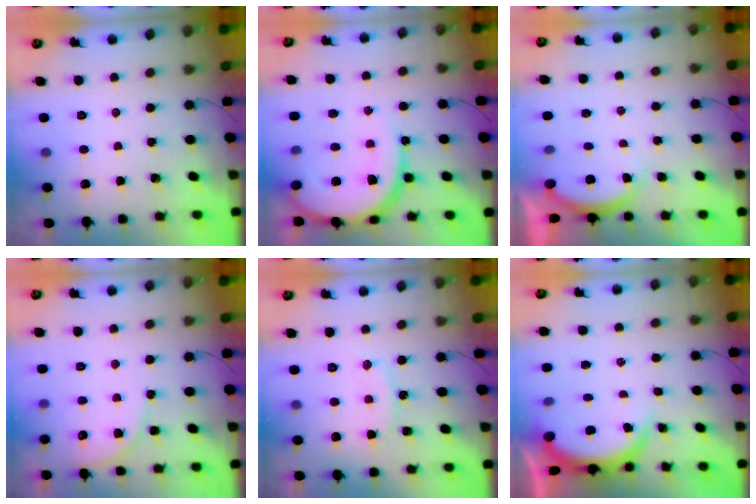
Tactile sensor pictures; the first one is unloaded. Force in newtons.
{"total": 15.3, "press": 15.2, "slide": 1.2}
{"total": 3.2, "press": 3.2, "slide": 0.6}
{"total": 6.2, "press": 6.2, "slide": 0.4}
{"total": 10.2, "press": 10.1, "slide": 0.7}
{"total": 3.9, "press": 3.9, "slide": 0.2}